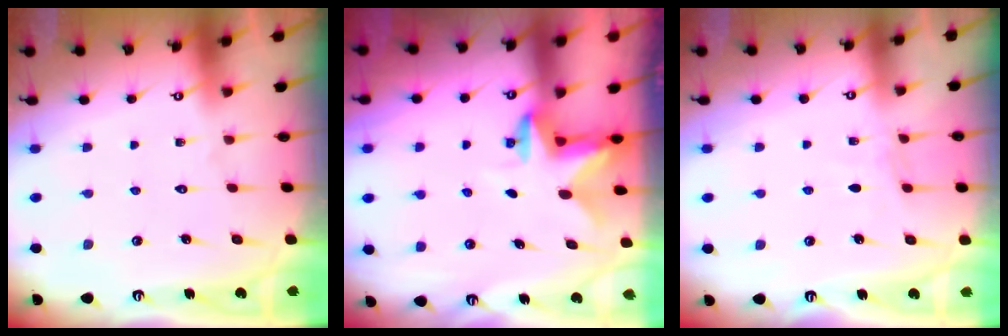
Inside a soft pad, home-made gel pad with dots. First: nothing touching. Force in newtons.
{"total": 2.7, "press": 2.6, "slide": 0.5}
{"total": 2.9, "press": 2.9, "slide": 0.5}